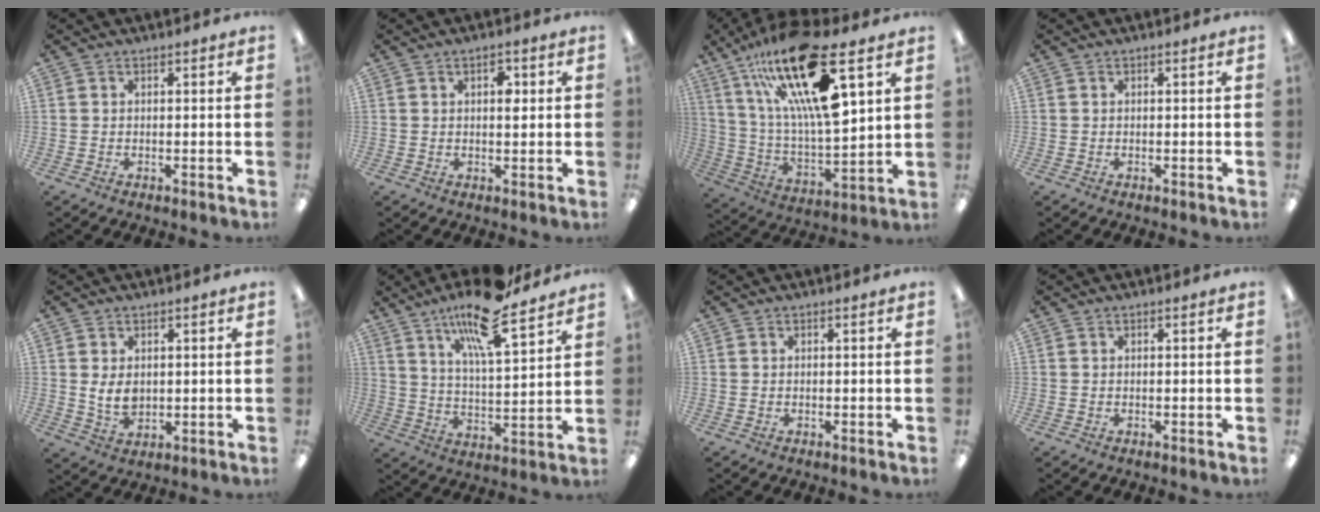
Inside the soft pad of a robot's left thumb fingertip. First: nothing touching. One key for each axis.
{"total": 3.3, "fx": 1.2, "fy": 1.7, "fz": 2.6, "tx": -0.031, "ty": -0.004, "tz": 0.014}
{"total": 26.5, "fx": 14.5, "fy": 7.6, "fz": 20.9, "tx": -0.393, "ty": -0.078, "tz": 0.239}
{"total": 0.0}
{"total": 5.3, "fx": 1.0, "fy": 3.8, "fz": 3.6, "tx": -0.068, "ty": -0.006, "tz": 0.014}
{"total": 16.5, "fx": 12.1, "fy": 3.8, "fz": 10.6, "tx": -0.187, "ty": -0.062, "tz": 0.198}
{"total": 0.0}
{"total": 0.0}